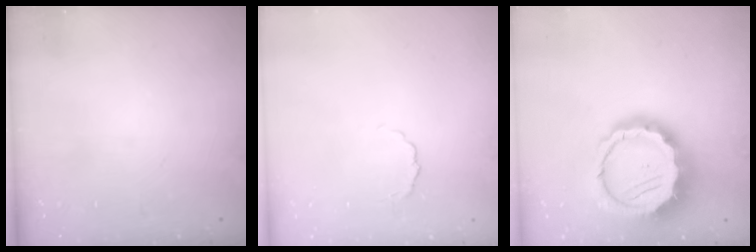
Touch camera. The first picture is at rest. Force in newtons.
{"total": 3.1, "press": 3.0, "slide": 0.8}
{"total": 18.0, "press": 17.6, "slide": 3.9}